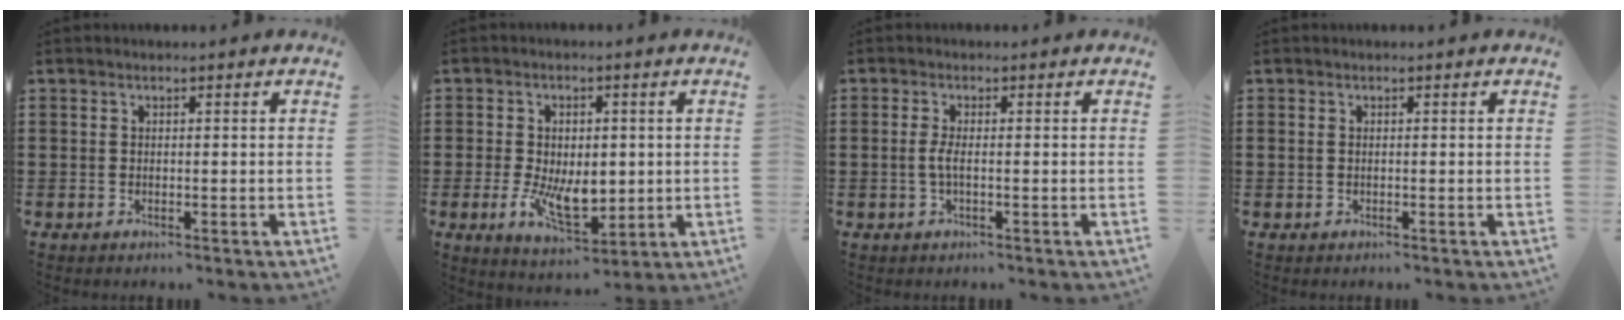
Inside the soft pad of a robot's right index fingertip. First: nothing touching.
{"total": 7.9, "force": [-0.8, 4.7, 6.3], "torque": [-0.109, 0.001, -0.013]}
{"total": 2.3, "force": [-0.4, 0.3, 2.3], "torque": [-0.056, -0.006, -0.013]}
{"total": 0.5, "force": [0.0, 0.3, 0.4], "torque": [-0.009, 0.001, 0.000]}